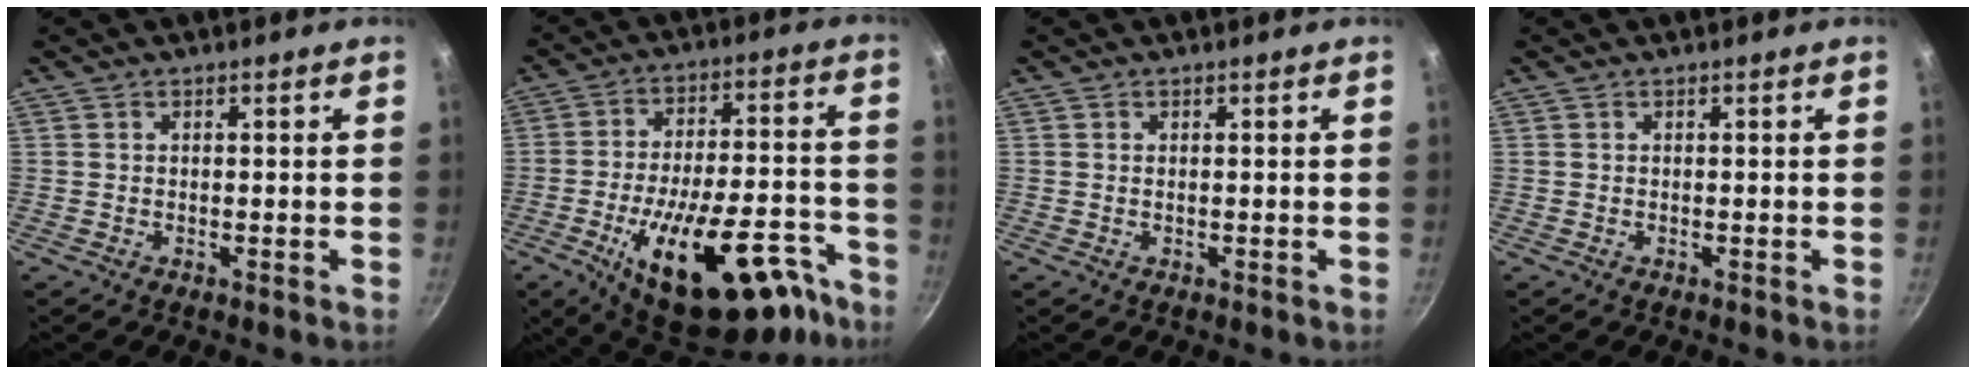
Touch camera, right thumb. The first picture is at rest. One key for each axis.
{"total": 27.5, "fx": -15.1, "fy": 11.9, "fz": 19.6, "tx": -0.241, "ty": 0.073, "tz": -0.215}
{"total": 0.0}
{"total": 0.0}